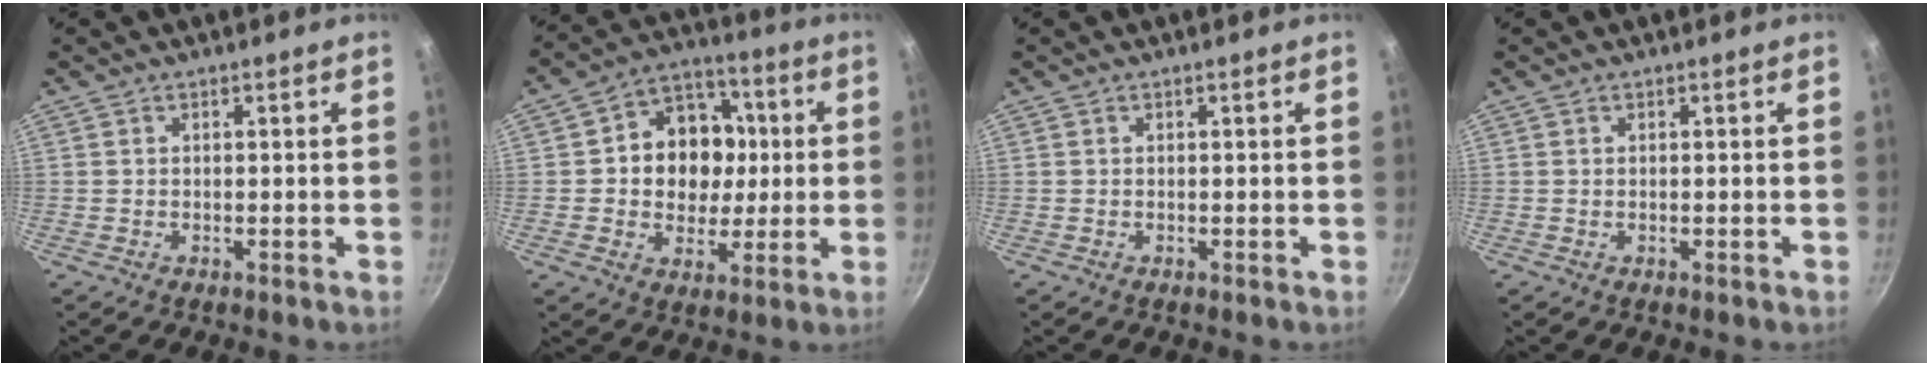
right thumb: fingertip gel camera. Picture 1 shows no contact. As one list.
[{"total": 14.6, "force": [1.0, 12.2, 7.9], "torque": [-0.083, 0.015, 0.010]}, {"total": 0.0}, {"total": 0.0}]